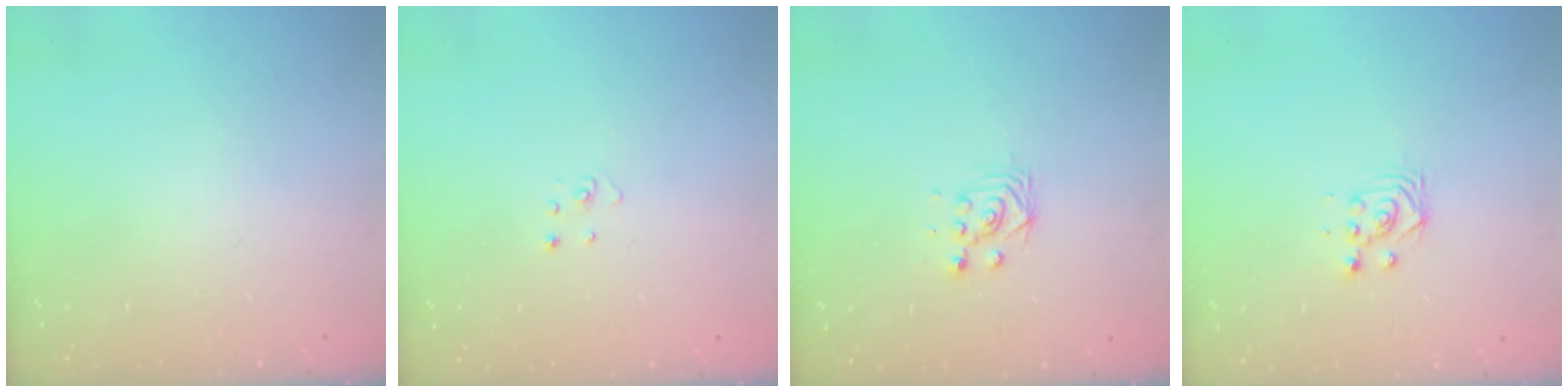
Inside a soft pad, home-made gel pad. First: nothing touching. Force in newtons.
{"total": 2.2, "press": 2.2, "slide": 0.2}
{"total": 2.8, "press": 2.5, "slide": 1.3}
{"total": 2.9, "press": 2.9, "slide": 0.4}